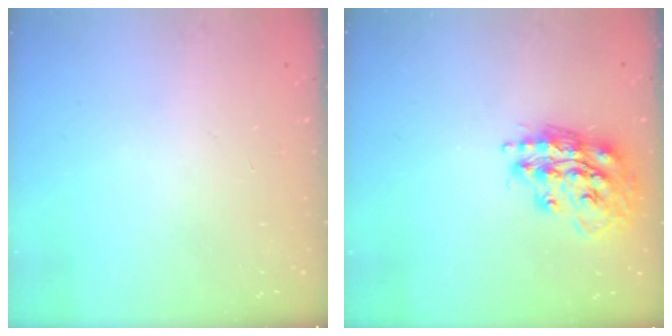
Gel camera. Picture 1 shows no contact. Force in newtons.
{"total": 16.2, "press": 16.2, "slide": 1.5}